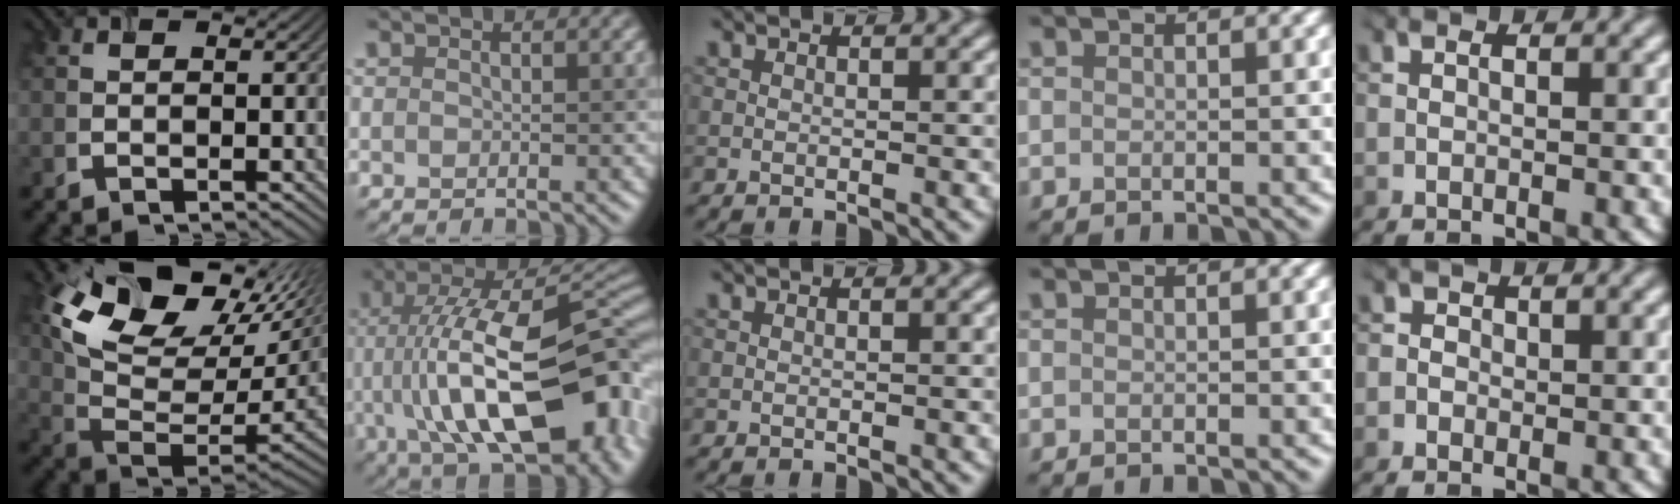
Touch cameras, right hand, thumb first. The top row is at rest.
{"thumb": {"total": 17.9, "force": [8.1, 9.8, 12.6], "torque": [-0.253, 0.003, 0.159]}, "index": {"total": 16.1, "force": [-1.5, 6.5, 14.6], "torque": [-0.202, 0.031, -0.027]}, "little": {"total": 0.5, "force": [-0.2, 0.4, -0.4], "torque": [0.013, 0.002, -0.004]}}